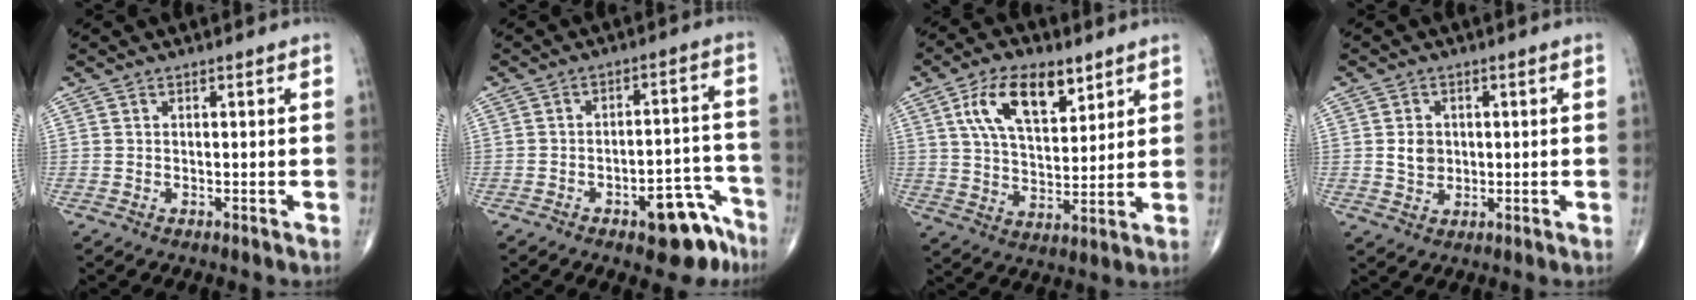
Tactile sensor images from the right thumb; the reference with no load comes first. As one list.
[{"total": 10.7, "force": [-6.6, 4.4, 7.2], "torque": [-0.056, 0.061, -0.080]}, {"total": 13.5, "force": [6.5, 6.8, 9.7], "torque": [-0.150, -0.021, 0.122]}, {"total": 3.8, "force": [0.4, 3.1, 2.1], "torque": [-0.021, -0.002, 0.010]}]